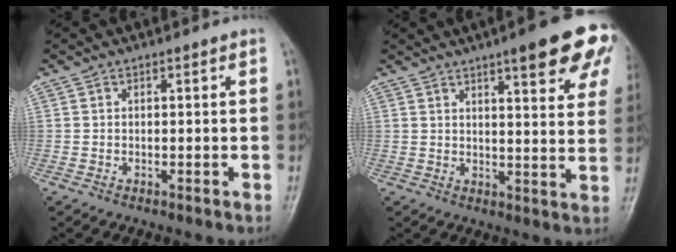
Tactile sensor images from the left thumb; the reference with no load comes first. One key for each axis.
{"total": 15.5, "fx": 9.0, "fy": 3.4, "fz": 12.2, "tx": -0.123, "ty": -0.032, "tz": 0.109}